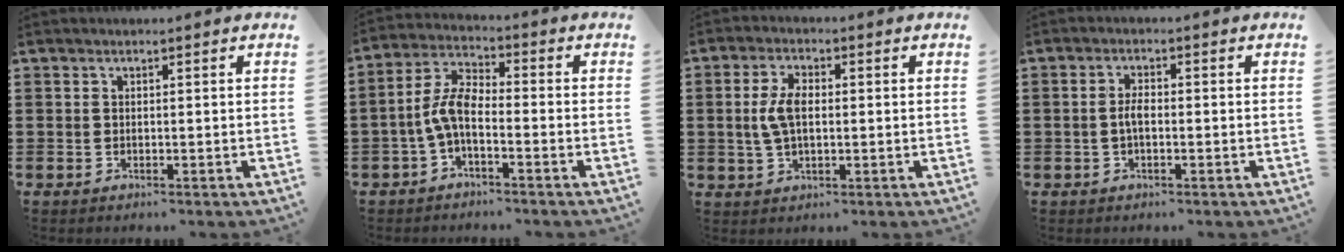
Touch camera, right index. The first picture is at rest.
{"total": 6.0, "force": [-2.2, 2.2, 5.1], "torque": [-0.125, -0.004, -0.048]}
{"total": 5.4, "force": [0.3, 2.8, 4.6], "torque": [-0.109, 0.005, -0.001]}
{"total": 2.4, "force": [-0.5, 0.9, 2.1], "torque": [-0.048, 0.000, -0.012]}